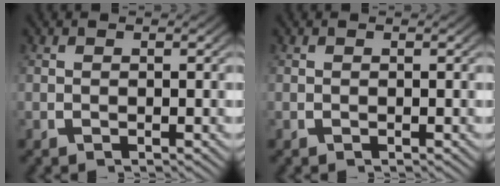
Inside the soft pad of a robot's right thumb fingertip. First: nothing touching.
{"total": 0.0}